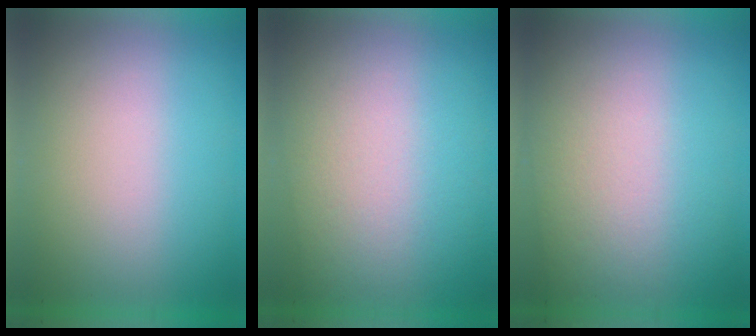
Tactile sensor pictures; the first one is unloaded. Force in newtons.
{"total": 2.6}
{"total": 2.1}